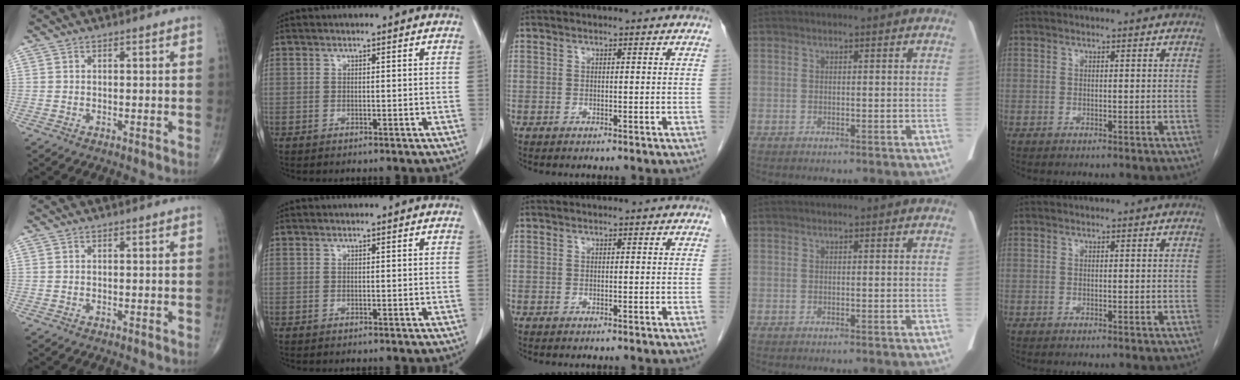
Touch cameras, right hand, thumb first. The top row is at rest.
{}